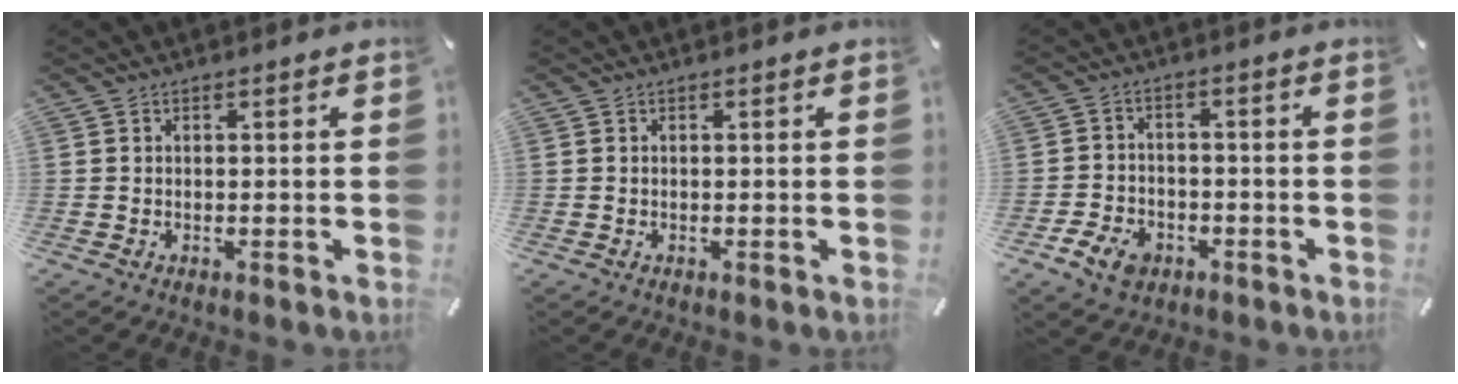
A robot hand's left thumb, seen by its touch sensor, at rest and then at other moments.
{"total": 0.0}
{"total": 6.3, "force": [-3.3, 4.6, 2.8], "torque": [-0.066, 0.014, -0.064]}